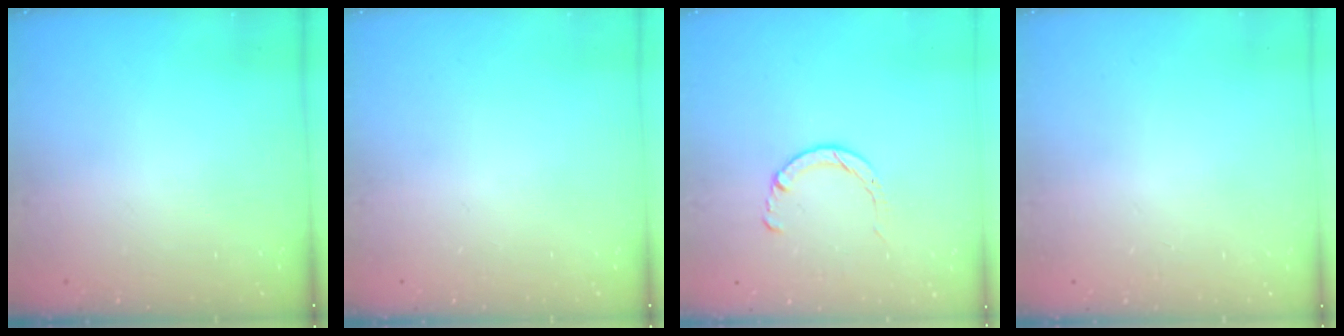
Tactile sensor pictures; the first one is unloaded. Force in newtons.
{"total": 0.0}
{"total": 2.9, "press": 2.8, "slide": 0.4}
{"total": 2.4, "press": 2.4, "slide": 0.2}